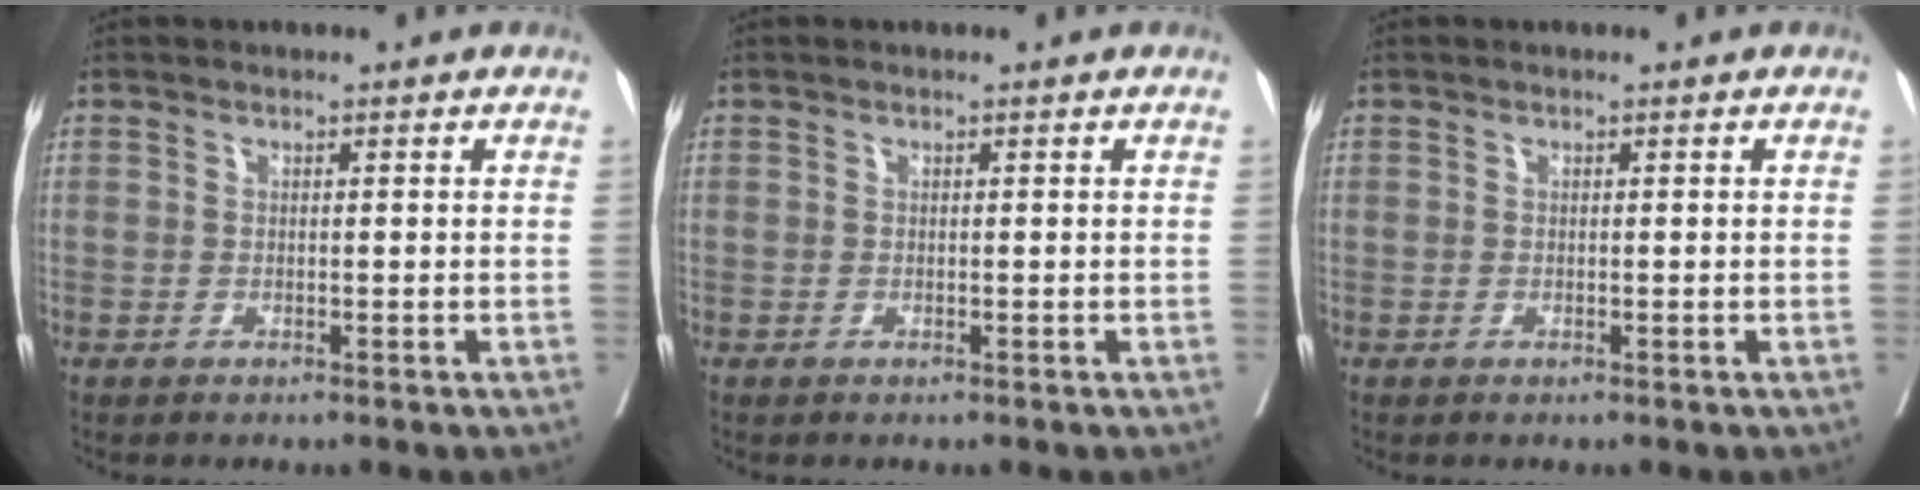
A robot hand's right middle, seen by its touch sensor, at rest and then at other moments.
{"total": 0.0}
{"total": 0.0}